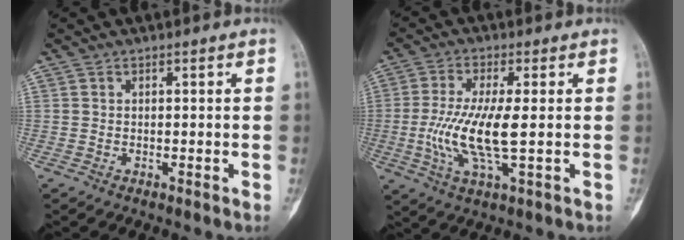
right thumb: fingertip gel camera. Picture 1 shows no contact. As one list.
[{"total": 10.8, "force": [-0.7, 2.8, 10.4], "torque": [-0.236, -0.006, -0.014]}]